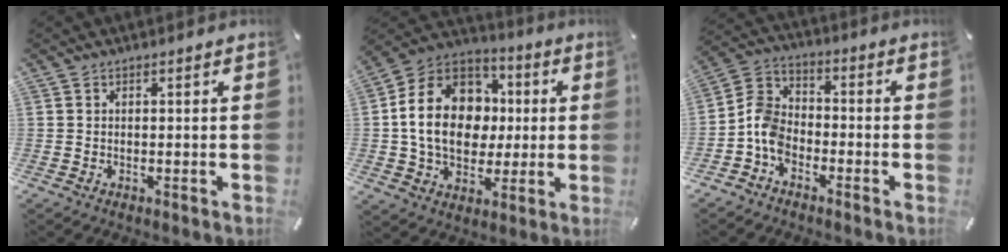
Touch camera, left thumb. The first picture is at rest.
{"total": 18.5, "force": [0.2, 15.0, 10.9], "torque": [-0.213, 0.017, 0.007]}
{"total": 7.6, "force": [-4.0, 5.4, 3.5], "torque": [-0.090, 0.018, -0.082]}